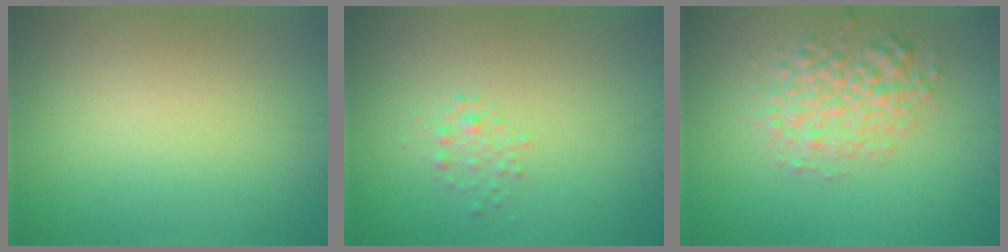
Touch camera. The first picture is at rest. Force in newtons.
{"total": 1.3, "press": 1.3, "slide": 0.0}
{"total": 3.6, "press": 3.6, "slide": 0.1}